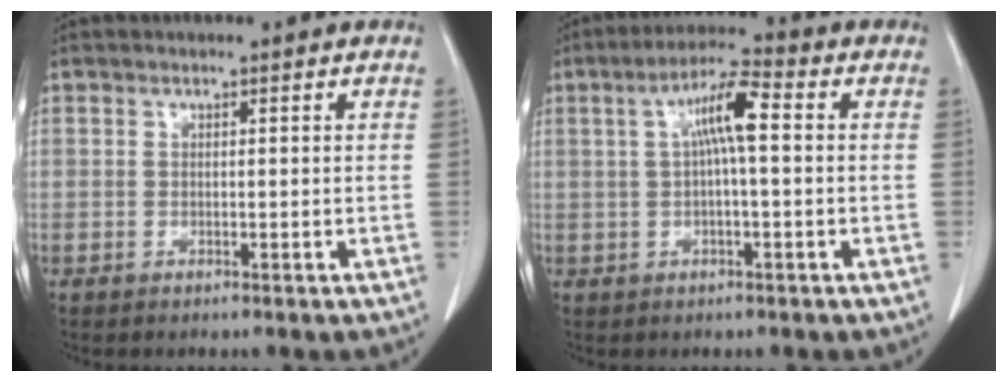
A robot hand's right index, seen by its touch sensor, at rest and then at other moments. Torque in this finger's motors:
{"motor_torque": [0.86, -0.02, 0.35, 0.12]}